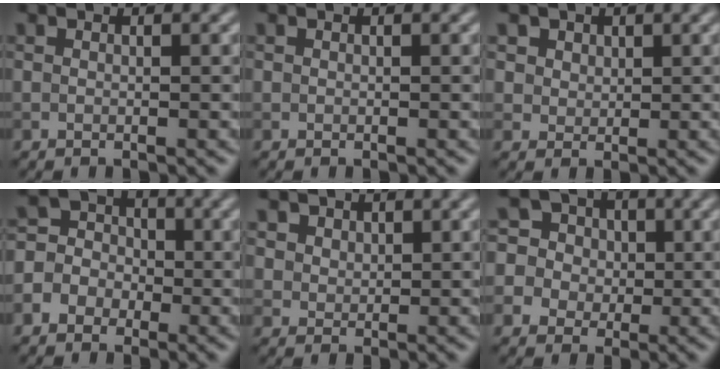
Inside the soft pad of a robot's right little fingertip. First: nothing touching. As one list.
[{"total": 0.0}, {"total": 4.2, "force": [2.3, 3.1, 1.7], "torque": [-0.042, 0.002, 0.037]}, {"total": 4.6, "force": [-1.7, 4.1, 1.3], "torque": [0.000, 0.015, -0.043]}, {"total": 3.5, "force": [2.1, 2.5, 1.4], "torque": [-0.047, -0.001, 0.044]}, {"total": 7.9, "force": [1.6, 7.4, 2.3], "torque": [-0.063, 0.047, 0.013]}]